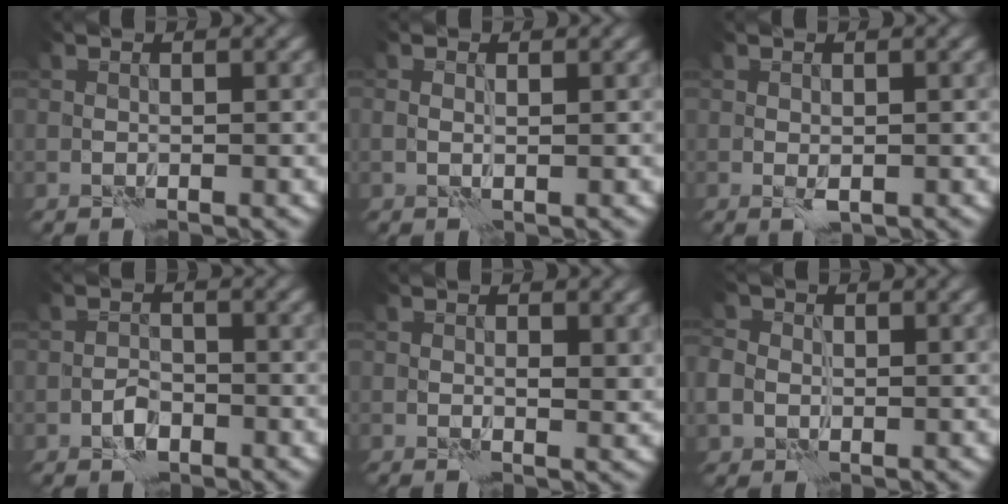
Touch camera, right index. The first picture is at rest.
{"total": 0.8, "force": [0.5, 0.3, 0.5], "torque": [-0.009, -0.002, 0.007]}
{"total": 1.0, "force": [-0.1, 0.5, 0.8], "torque": [-0.015, -0.006, 0.000]}
{"total": 1.5, "force": [-0.9, 0.9, 0.8], "torque": [-0.009, 0.005, -0.018]}
{"total": 1.8, "force": [0.4, 0.8, 1.5], "torque": [-0.019, -0.007, 0.007]}
{"total": 3.6, "force": [0.2, 3.1, 1.8], "torque": [-0.038, 0.004, -0.007]}